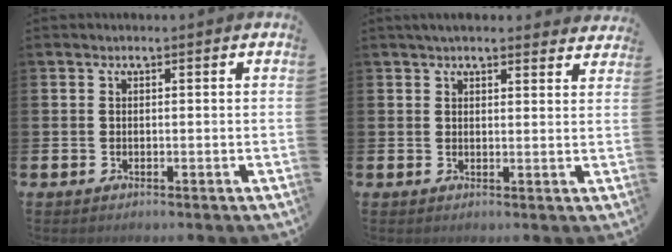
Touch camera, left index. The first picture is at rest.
{"total": 3.4, "force": [3.2, 0.7, 0.8], "torque": [-0.018, -0.009, 0.059]}